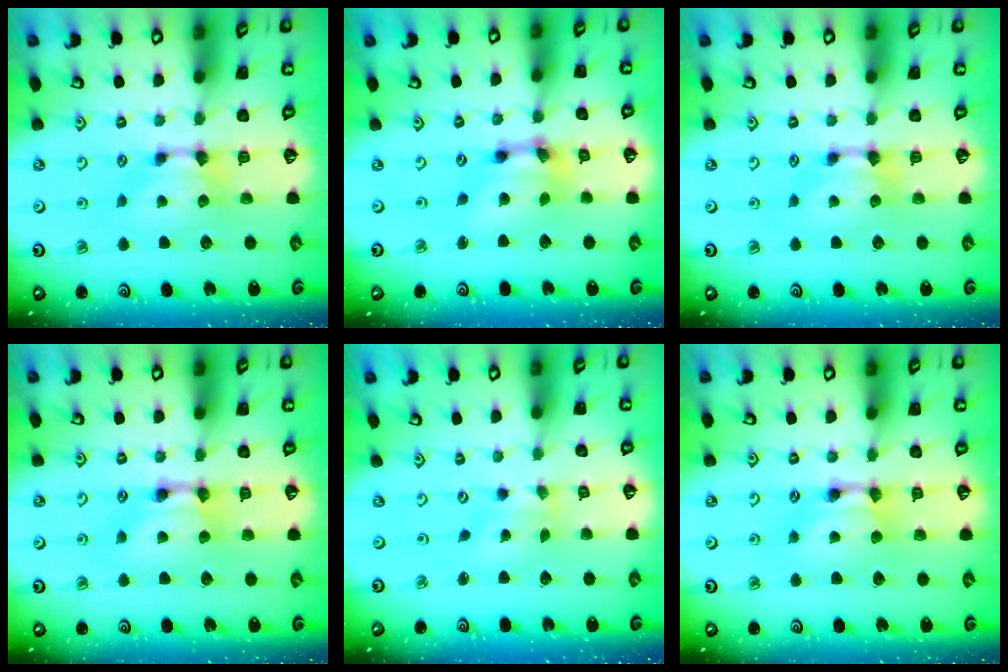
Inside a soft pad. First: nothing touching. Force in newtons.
{"total": 6.3, "press": 5.9, "slide": 2.3}
{"total": 0.0}
{"total": 2.2, "press": 2.2, "slide": 0.1}
{"total": 1.7, "press": 1.3, "slide": 1.0}
{"total": 2.0, "press": 2.0, "slide": 0.1}